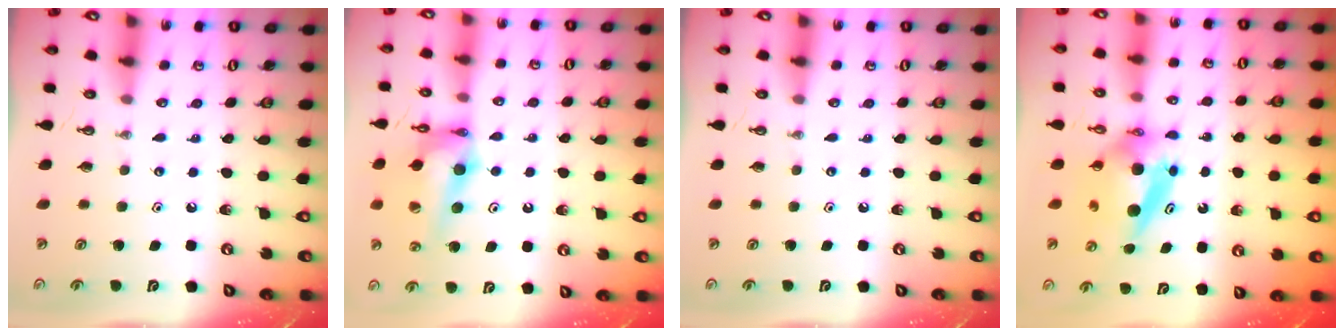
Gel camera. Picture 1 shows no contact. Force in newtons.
{"total": 16.8, "press": 16.1, "slide": 4.8}
{"total": 0.0}
{"total": 6.5, "press": 6.5, "slide": 0.5}